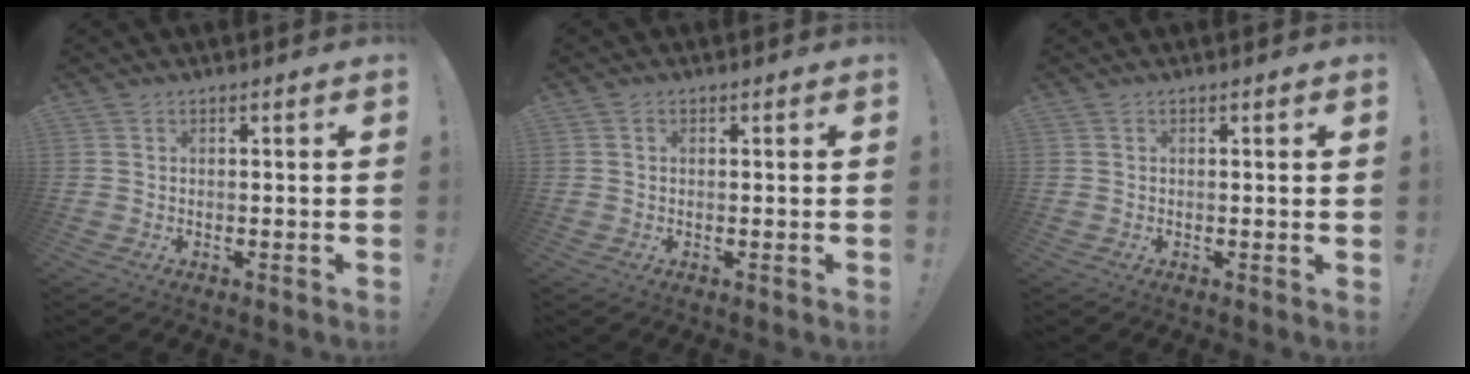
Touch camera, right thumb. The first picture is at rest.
{"total": 0.5, "force": [0.0, 0.5, 0.1], "torque": [-0.001, 0.003, 0.000]}
{"total": 1.1, "force": [0.2, -0.4, 1.0], "torque": [-0.011, -0.004, 0.000]}